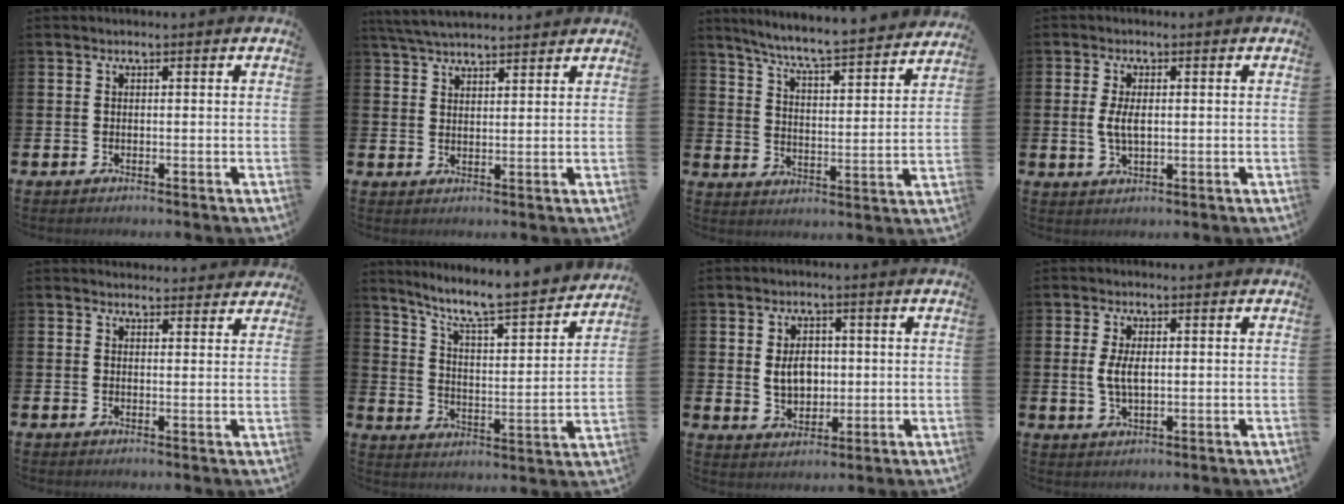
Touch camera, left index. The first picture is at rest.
{"total": 4.6, "force": [4.5, 0.7, 1.0], "torque": [-0.035, -0.013, 0.084]}
{"total": 7.0, "force": [6.6, -0.1, 2.3], "torque": [-0.073, -0.056, 0.109]}
{"total": 3.6, "force": [0.3, 1.7, 3.1], "torque": [-0.055, 0.005, 0.002]}
{"total": 2.6, "force": [2.5, 0.7, 0.0], "torque": [0.007, -0.014, 0.044]}
{"total": 8.1, "force": [7.2, 0.9, 3.6], "torque": [-0.093, -0.058, 0.116]}
{"total": 4.6, "force": [0.6, 3.4, 3.1], "torque": [-0.046, 0.006, 0.004]}
{"total": 3.7, "force": [0.5, 1.8, 3.2], "torque": [-0.050, 0.002, 0.003]}